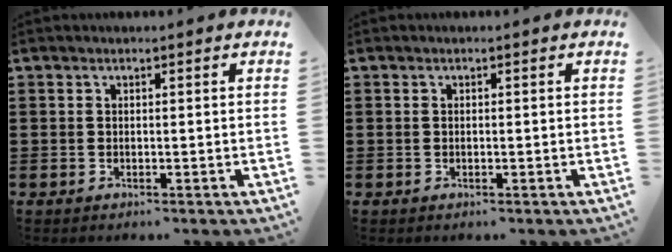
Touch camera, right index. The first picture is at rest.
{"total": 0.0}